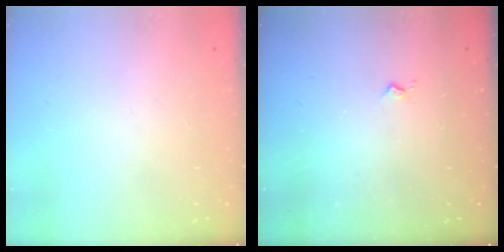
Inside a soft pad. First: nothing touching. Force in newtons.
{"total": 2.4, "press": 2.3, "slide": 0.5}